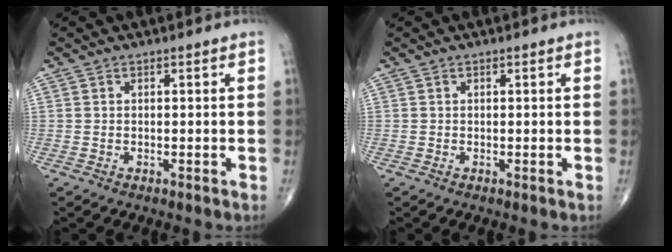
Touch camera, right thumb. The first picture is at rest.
{"total": 0.0}